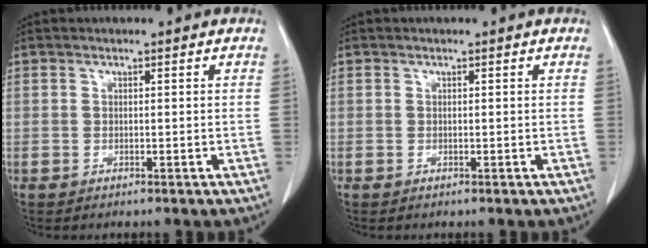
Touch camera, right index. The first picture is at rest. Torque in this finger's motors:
{"motor_torque": [0.00, 0.00, 0.00, -0.01]}